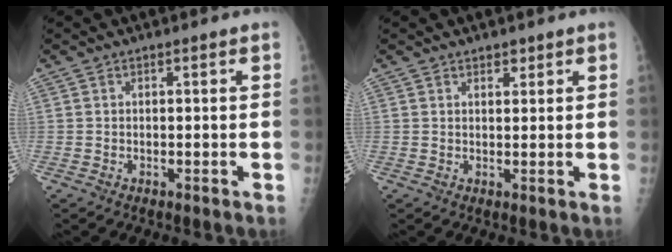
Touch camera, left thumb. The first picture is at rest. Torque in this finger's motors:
{"motor_torque": [-0.07, 0.09, -0.38, -0.15, 0.03]}